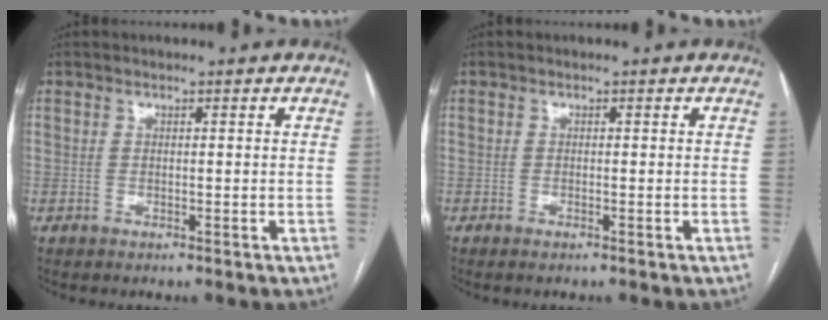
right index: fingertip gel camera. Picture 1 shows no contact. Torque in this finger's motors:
{"motor_torque": [0.35, -0.10, -0.10, -0.01]}